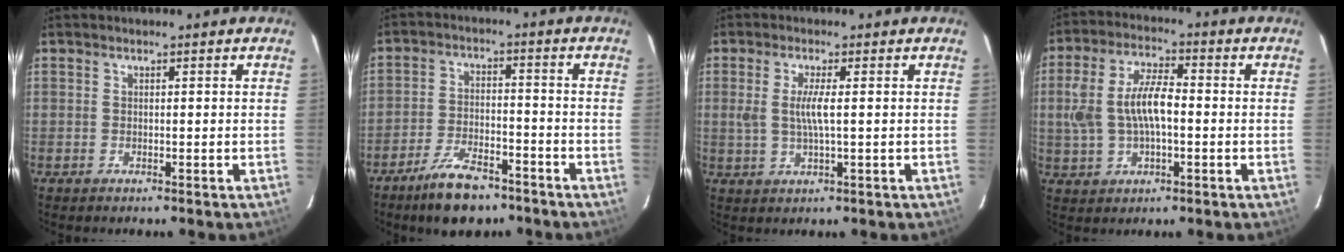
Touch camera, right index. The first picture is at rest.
{"total": 9.9, "force": [-7.5, 4.0, 5.2], "torque": [-0.117, 0.001, -0.125]}
{"total": 4.4, "force": [0.4, 0.4, 4.4], "torque": [-0.088, -0.004, 0.009]}
{"total": 10.5, "force": [-0.4, 5.1, 9.2], "torque": [-0.190, 0.014, -0.002]}